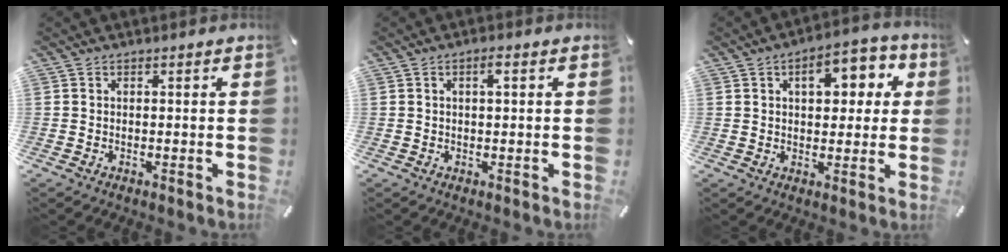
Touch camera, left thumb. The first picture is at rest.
{"total": 2.1, "force": [0.7, 0.6, 1.9], "torque": [-0.039, 0.006, 0.009]}
{"total": 10.5, "force": [3.2, 6.5, 7.6], "torque": [-0.084, -0.008, 0.044]}